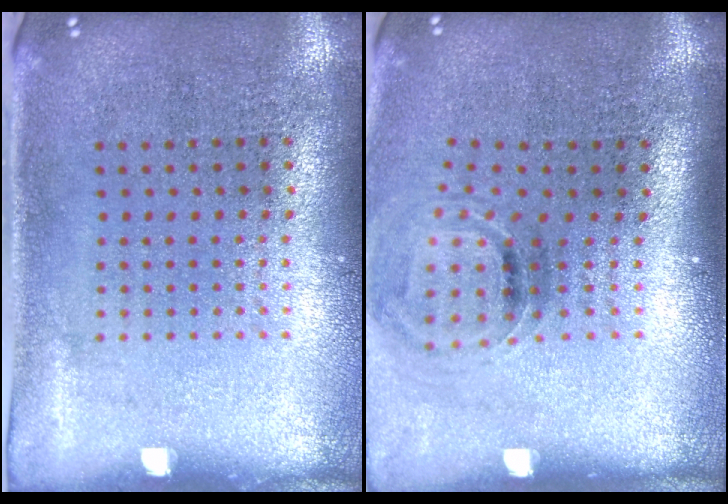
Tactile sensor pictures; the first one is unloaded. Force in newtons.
{"total": 1.0, "press": 0.8, "slide": 0.5}